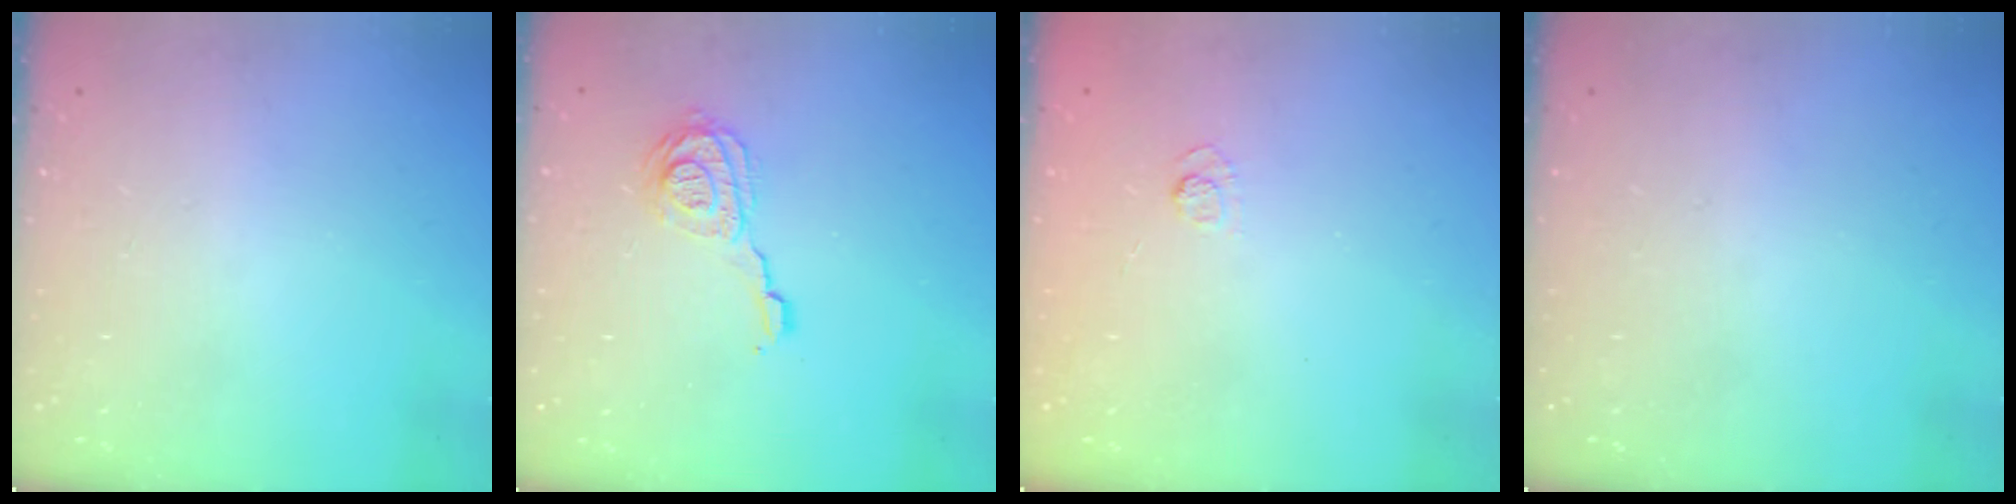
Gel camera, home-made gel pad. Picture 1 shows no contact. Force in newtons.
{"total": 11.8, "press": 11.7, "slide": 1.4}
{"total": 2.4, "press": 2.0, "slide": 1.3}
{"total": 0.0}